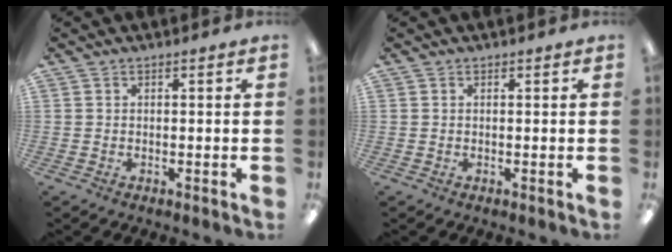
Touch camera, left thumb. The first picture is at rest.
{"total": 0.0}